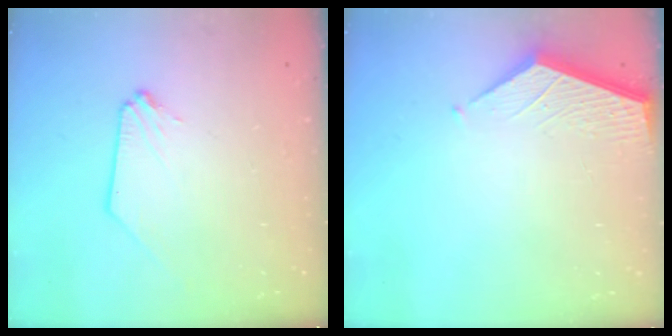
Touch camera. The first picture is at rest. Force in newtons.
{"total": 3.8, "press": 3.8, "slide": 0.2}